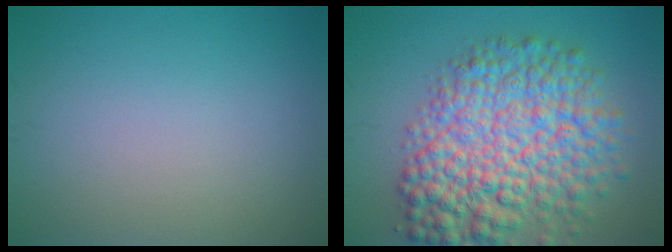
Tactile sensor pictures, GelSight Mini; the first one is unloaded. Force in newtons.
{"total": 10.4, "press": 10.4, "slide": 0.3}